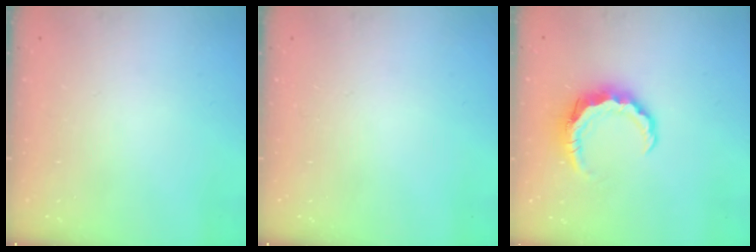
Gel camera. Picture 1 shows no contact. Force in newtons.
{"total": 0.0}
{"total": 8.1, "press": 8.0, "slide": 1.1}